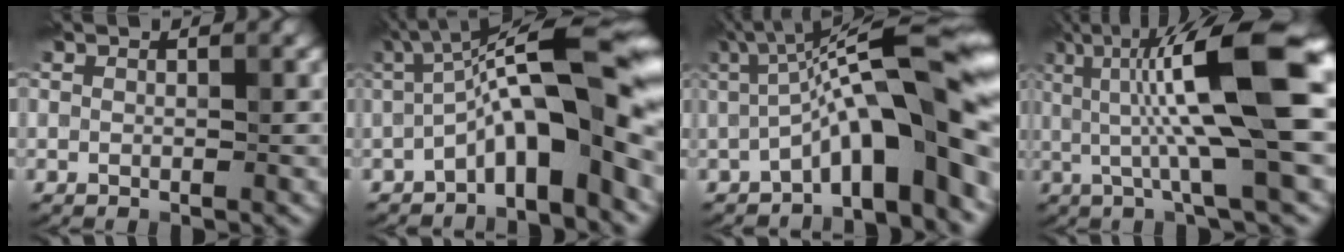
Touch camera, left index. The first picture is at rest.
{"total": 11.7, "force": [-2.3, 3.1, 11.1], "torque": [-0.176, 0.028, -0.048]}
{"total": 12.5, "force": [-1.2, 2.7, 12.1], "torque": [-0.175, 0.031, -0.026]}
{"total": 12.0, "force": [1.7, 2.3, 11.6], "torque": [-0.183, 0.017, 0.026]}